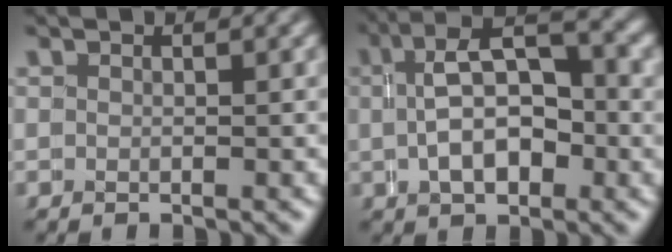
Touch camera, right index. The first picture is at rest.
{"total": 5.7, "force": [0.1, 2.4, 5.2], "torque": [-0.078, 0.010, 0.002]}